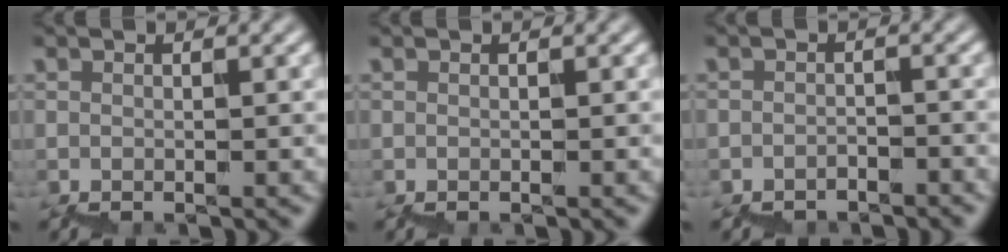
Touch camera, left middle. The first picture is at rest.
{"total": 0.0}
{"total": 1.5, "force": [-1.5, 0.3, -0.1], "torque": [-0.006, 0.005, -0.016]}